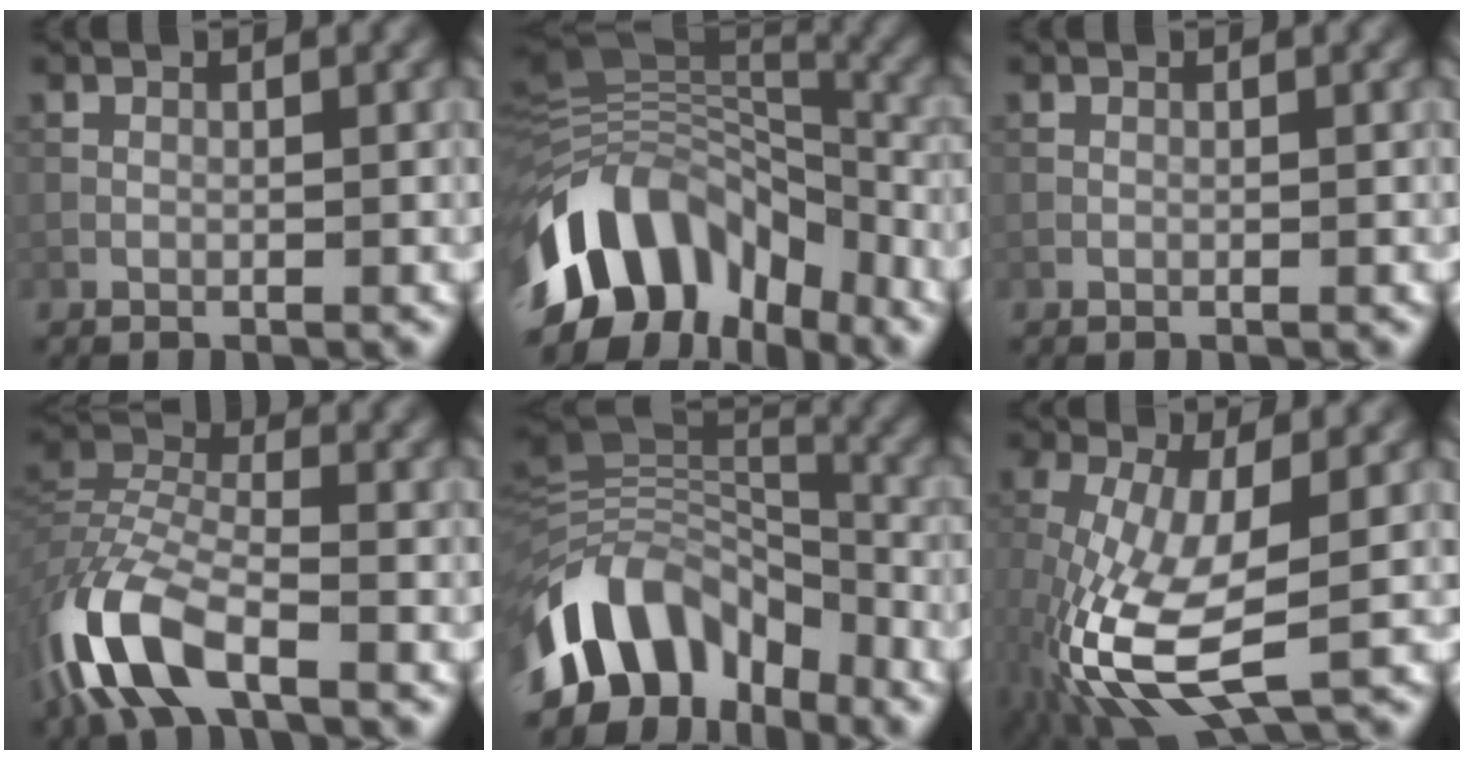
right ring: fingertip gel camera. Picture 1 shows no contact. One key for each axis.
{"total": 14.1, "fx": -6.1, "fy": 8.7, "fz": 9.2, "tx": -0.189, "ty": 0.020, "tz": -0.107}
{"total": 0.0}
{"total": 8.9, "fx": -5.0, "fy": 3.8, "fz": 6.2, "tx": -0.140, "ty": 0.001, "tz": -0.111}
{"total": 11.0, "fx": -5.4, "fy": 7.0, "fz": 6.5, "tx": -0.118, "ty": 0.024, "tz": -0.112}
{"total": 11.2, "fx": -3.2, "fy": 4.7, "fz": 9.7, "tx": -0.234, "ty": -0.016, "tz": -0.062}